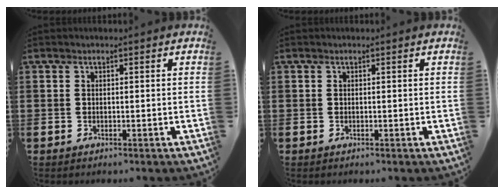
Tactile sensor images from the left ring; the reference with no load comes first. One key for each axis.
{"total": 0.0}